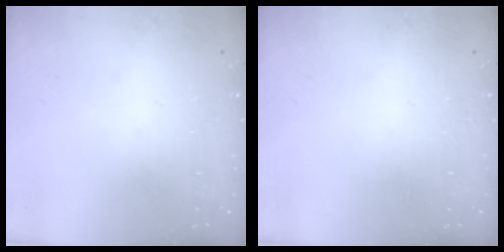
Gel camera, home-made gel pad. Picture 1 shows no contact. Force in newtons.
{"total": 0.0}